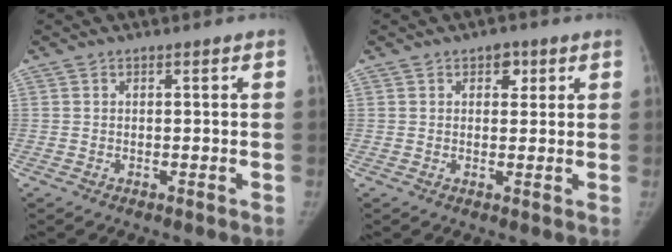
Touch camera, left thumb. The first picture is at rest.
{"total": 2.9, "force": [1.4, 2.0, 1.6], "torque": [0.000, -0.003, 0.015]}